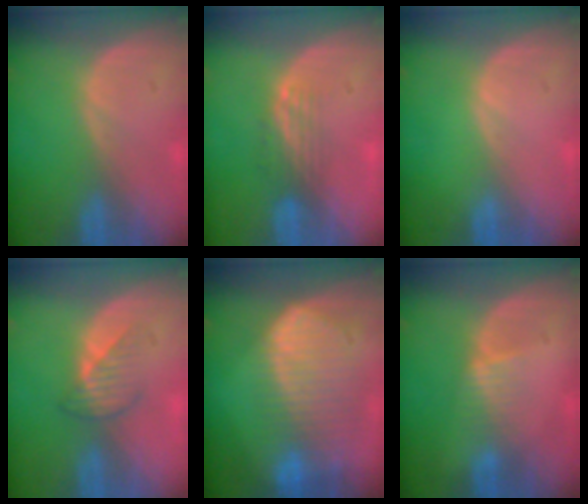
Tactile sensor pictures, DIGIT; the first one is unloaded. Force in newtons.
{"total": 3.3, "press": 2.7, "slide": 1.9}
{"total": 0.0}
{"total": 3.4, "press": 3.2, "slide": 1.2}
{"total": 10.5, "press": 9.0, "slide": 5.3}
{"total": 2.4, "press": 2.4, "slide": 0.2}